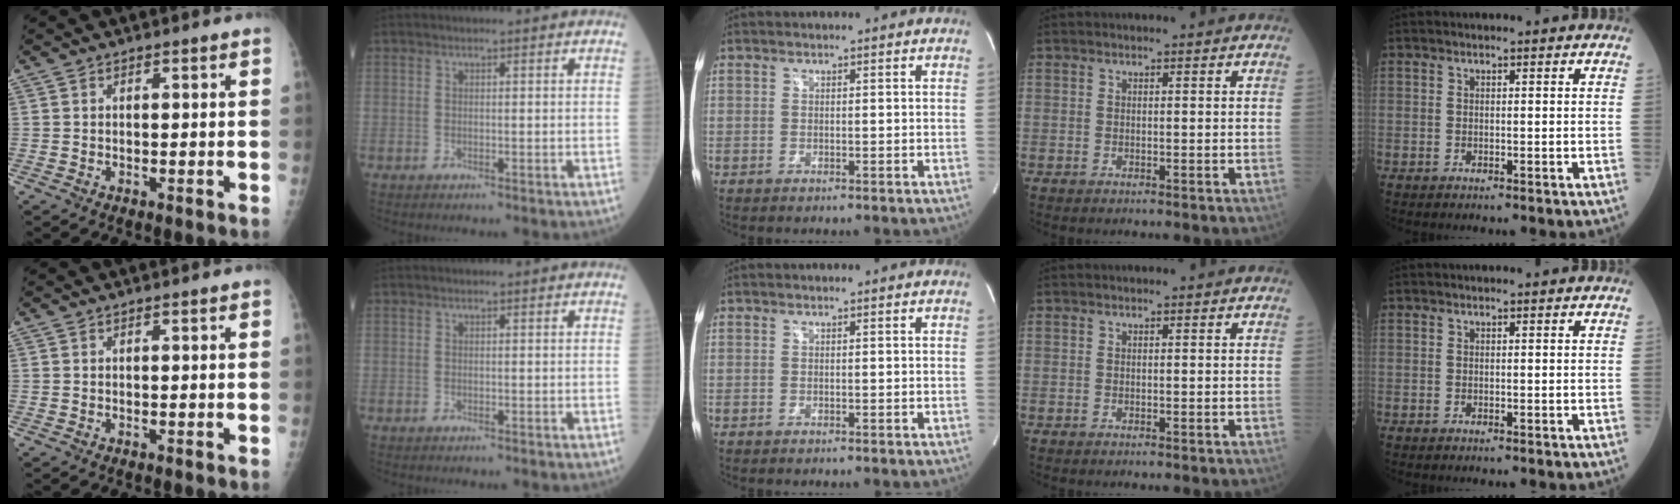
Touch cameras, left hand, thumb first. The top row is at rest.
{}